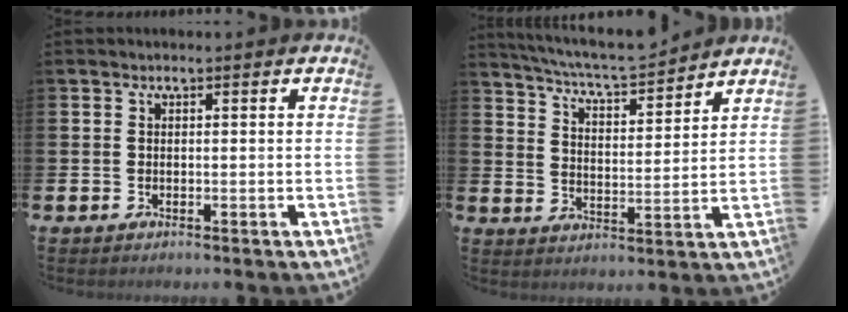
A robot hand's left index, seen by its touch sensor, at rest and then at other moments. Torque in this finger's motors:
{"motor_torque": [0.05, -0.53, 0.51, 0.17]}